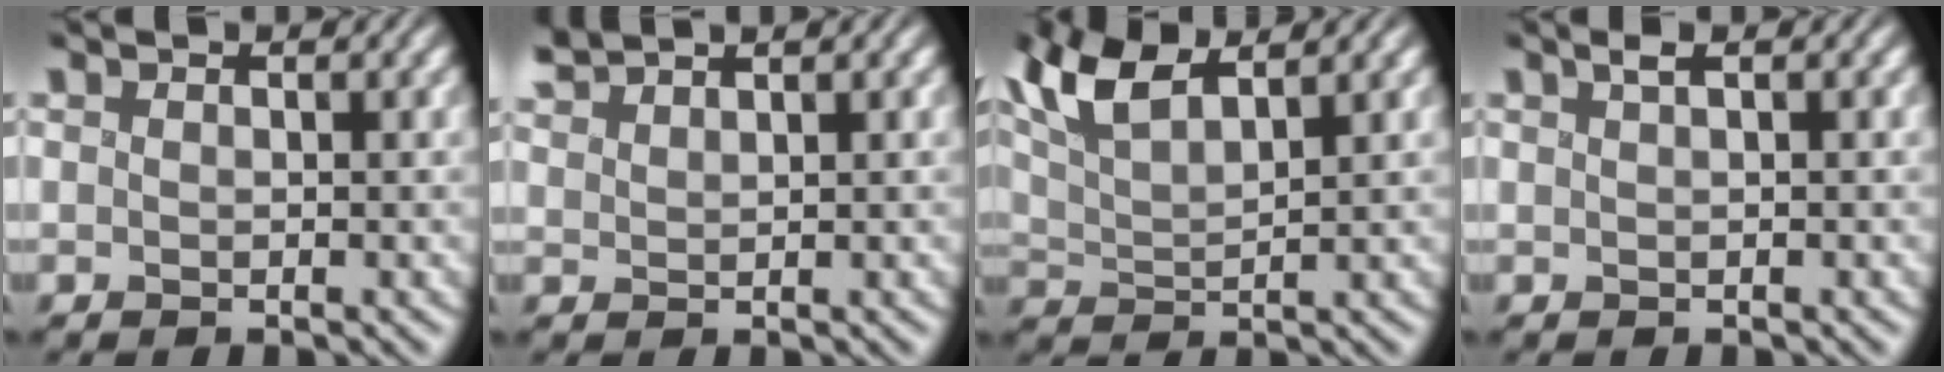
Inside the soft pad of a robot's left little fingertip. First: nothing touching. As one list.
[{"total": 2.0, "force": [2.0, 0.2, 0.6], "torque": [-0.019, 0.012, 0.043]}, {"total": 6.5, "force": [4.4, 2.0, 4.4], "torque": [-0.113, 0.020, 0.085]}, {"total": 0.9, "force": [0.5, -0.1, 0.8], "torque": [-0.020, 0.004, 0.010]}]